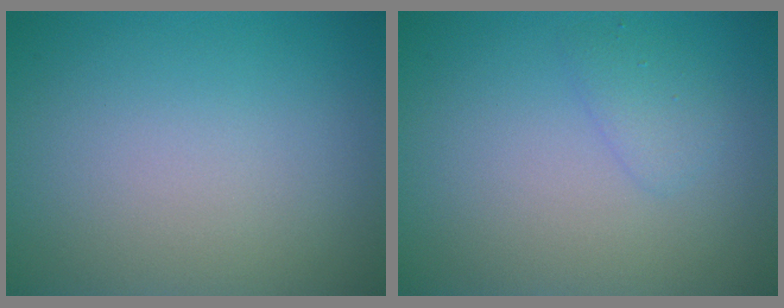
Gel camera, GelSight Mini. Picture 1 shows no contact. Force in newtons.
{"total": 1.3, "press": 1.3, "slide": 0.0}